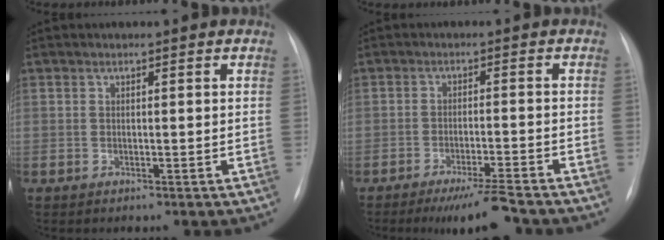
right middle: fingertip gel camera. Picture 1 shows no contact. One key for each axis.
{"total": 6.6, "fx": -5.6, "fy": -0.4, "fz": 3.5, "tx": -0.048, "ty": -0.019, "tz": -0.092}